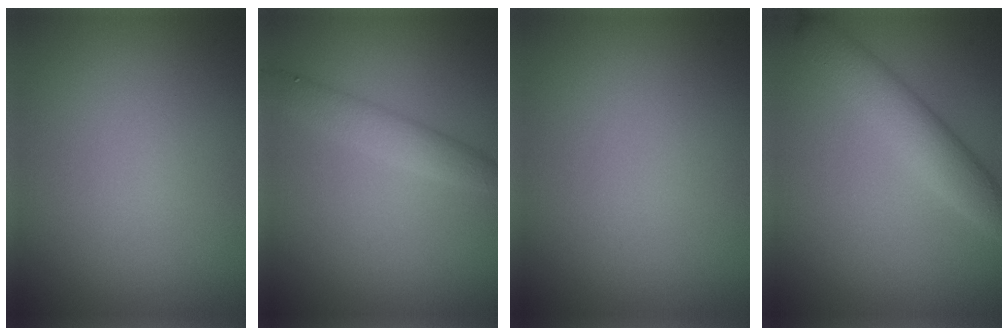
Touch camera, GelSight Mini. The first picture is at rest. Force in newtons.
{"total": 2.8, "press": 2.8, "slide": 0.2}
{"total": 0.0}
{"total": 4.7, "press": 4.7, "slide": 0.1}